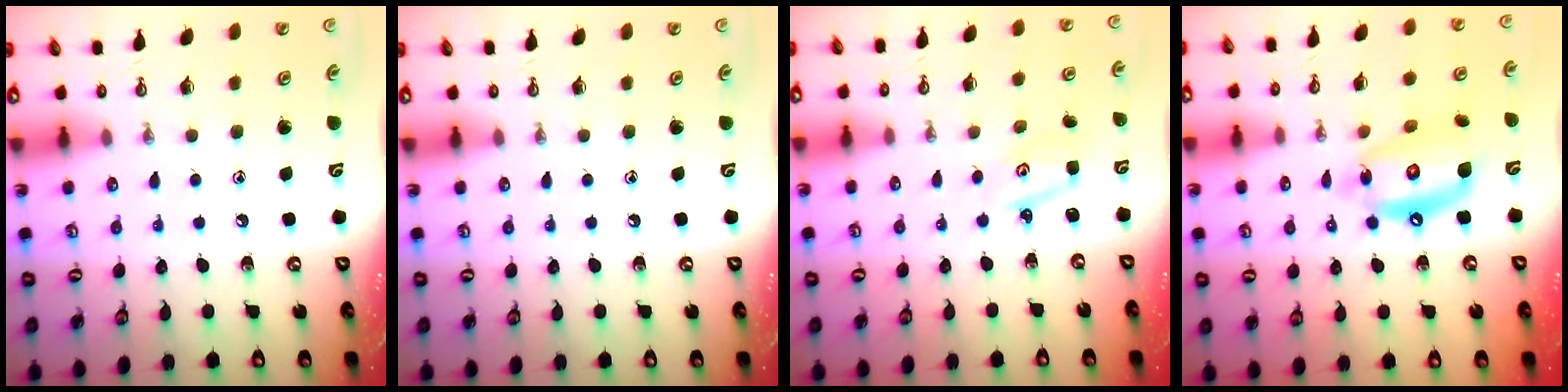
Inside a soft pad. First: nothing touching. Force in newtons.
{"total": 0.0}
{"total": 2.4, "press": 2.4, "slide": 0.1}
{"total": 14.4, "press": 14.3, "slide": 1.7}